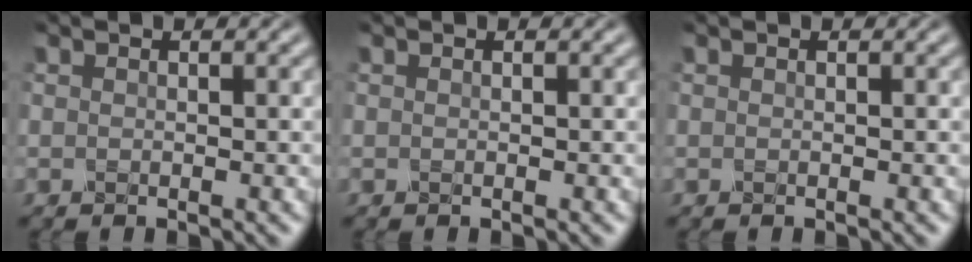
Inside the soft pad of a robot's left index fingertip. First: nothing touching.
{"total": 0.0}
{"total": 0.0}